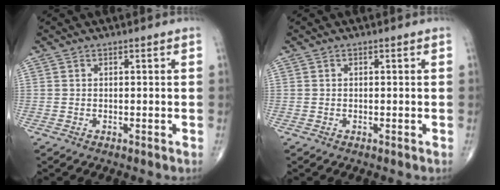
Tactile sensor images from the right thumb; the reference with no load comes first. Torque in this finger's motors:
{"motor_torque": [-0.15, -0.12, -0.41, -0.15, 0.02]}